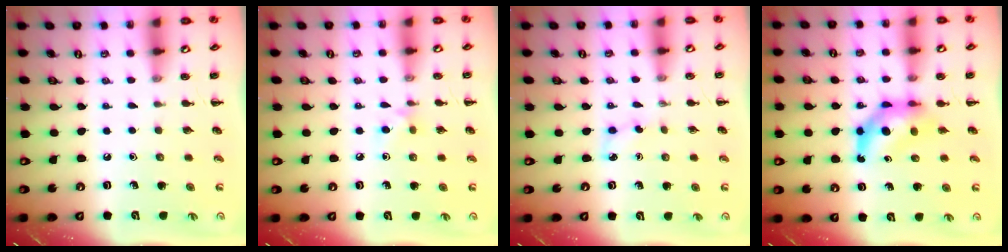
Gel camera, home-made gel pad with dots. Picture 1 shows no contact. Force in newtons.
{"total": 5.1, "press": 4.8, "slide": 1.8}
{"total": 3.2, "press": 3.1, "slide": 1.0}
{"total": 7.2, "press": 7.0, "slide": 1.7}